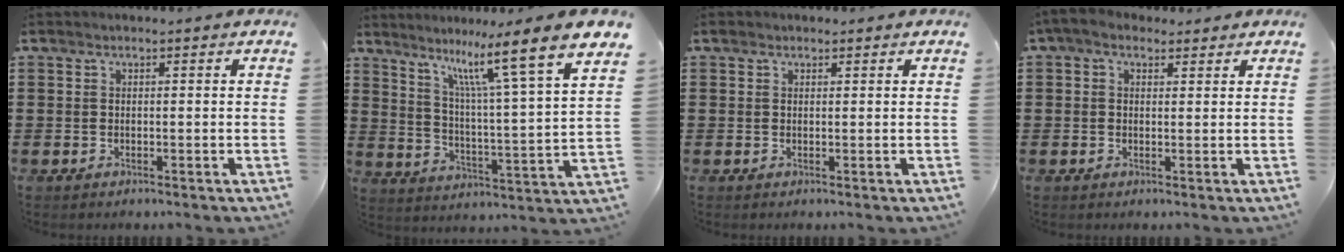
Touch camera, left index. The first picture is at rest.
{"total": 10.2, "force": [7.4, -0.9, 6.9], "torque": [-0.137, -0.067, 0.107]}
{"total": 0.8, "force": [0.6, 0.5, 0.1], "torque": [-0.005, 0.005, 0.011]}
{"total": 2.2, "force": [1.1, 1.5, 1.0], "torque": [-0.026, 0.007, 0.021]}